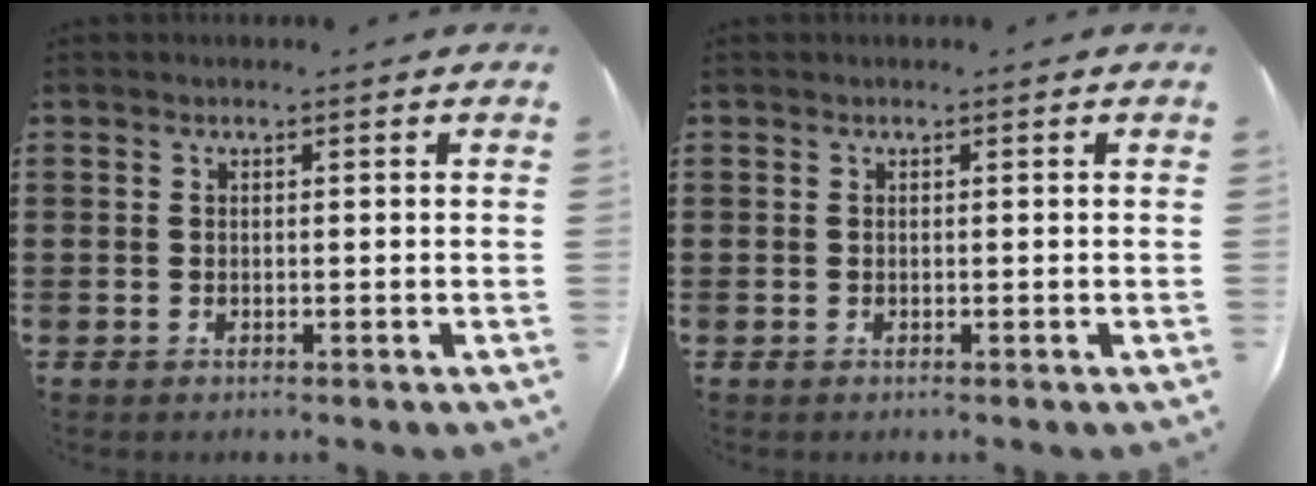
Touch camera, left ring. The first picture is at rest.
{"total": 0.0}